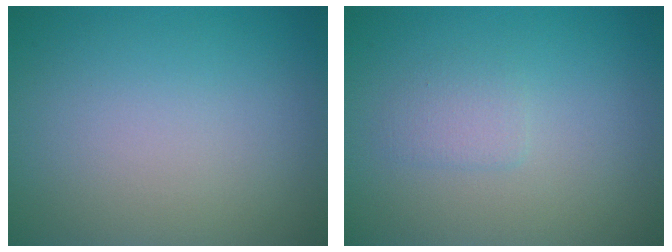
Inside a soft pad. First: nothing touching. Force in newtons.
{"total": 1.3, "press": 1.3, "slide": 0.1}